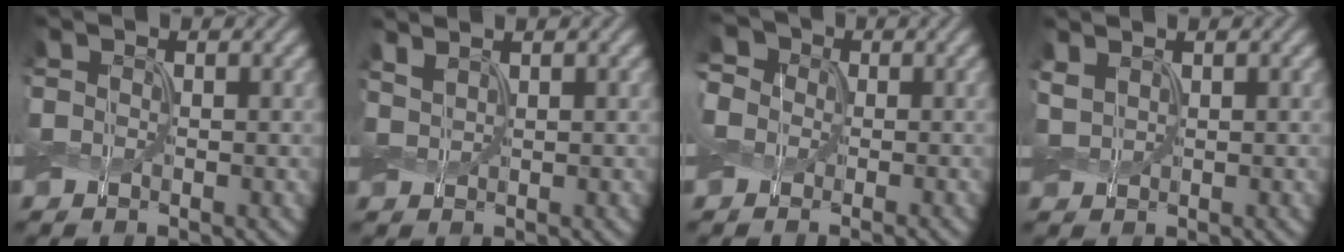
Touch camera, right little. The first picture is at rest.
{"total": 1.5, "force": [1.2, 0.4, 0.9], "torque": [-0.021, 0.008, 0.027]}
{"total": 7.4, "force": [2.5, 6.0, 3.5], "torque": [-0.050, 0.031, 0.008]}
{"total": 1.5, "force": [0.8, 0.8, 1.0], "torque": [-0.027, 0.006, 0.019]}